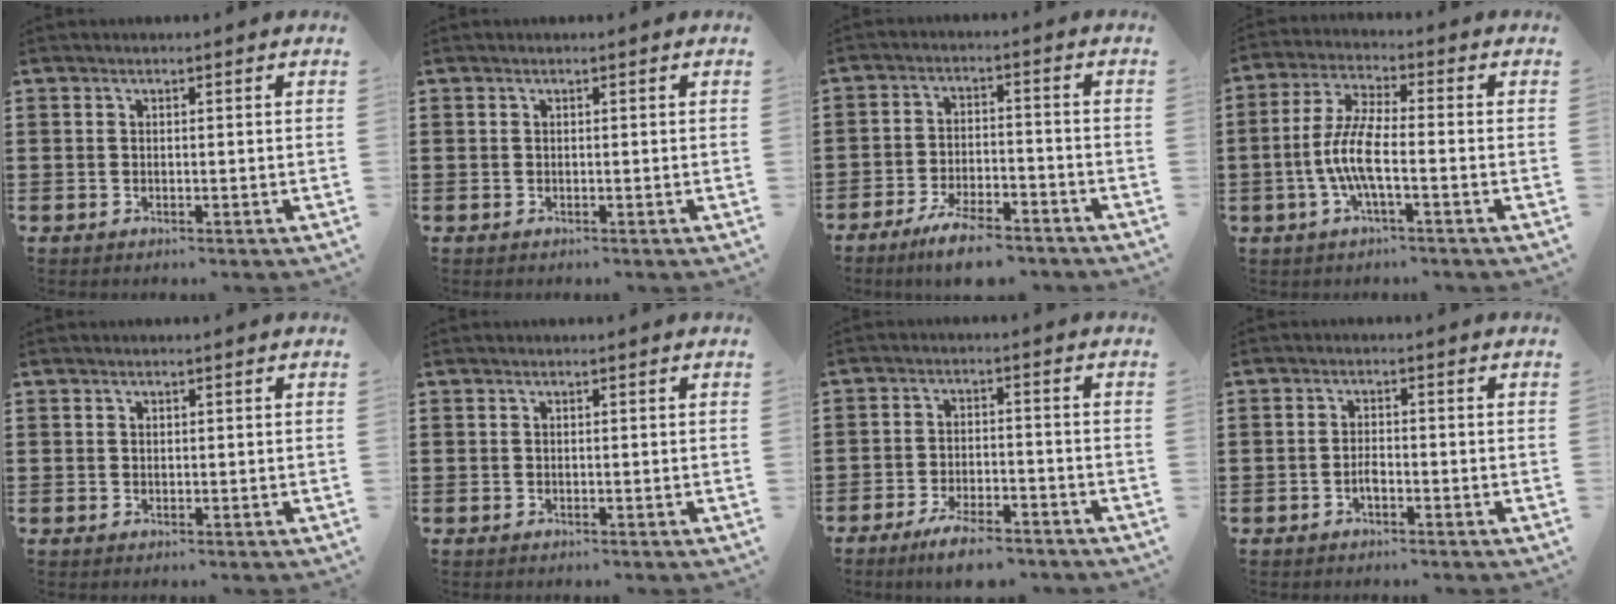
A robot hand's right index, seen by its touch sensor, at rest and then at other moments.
{"total": 0.0}
{"total": 6.4, "force": [-5.6, 0.9, 3.0], "torque": [-0.058, 0.001, -0.106]}
{"total": 7.4, "force": [-2.0, 1.9, 6.9], "torque": [-0.168, -0.018, -0.046]}
{"total": 0.5, "force": [0.2, 0.5, 0.1], "torque": [-0.003, 0.003, 0.005]}
{"total": 0.0}
{"total": 5.3, "force": [-4.7, 0.7, 2.4], "torque": [-0.052, -0.002, -0.090]}
{"total": 1.8, "force": [-0.9, 0.7, 1.4], "torque": [-0.029, -0.001, -0.016]}